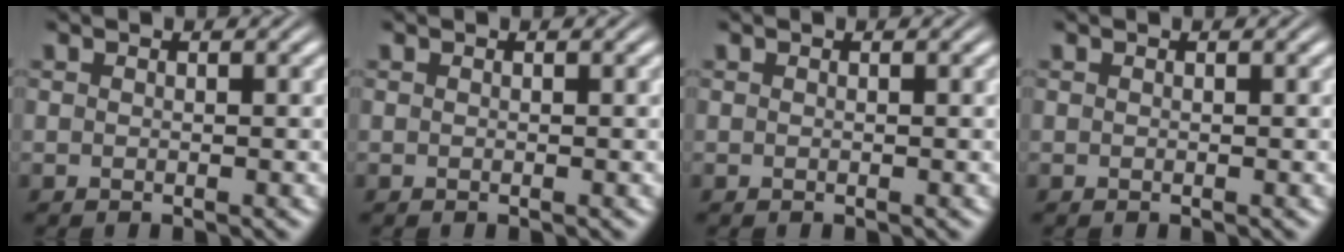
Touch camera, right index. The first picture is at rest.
{"total": 0.0}
{"total": 0.0}
{"total": 0.0}